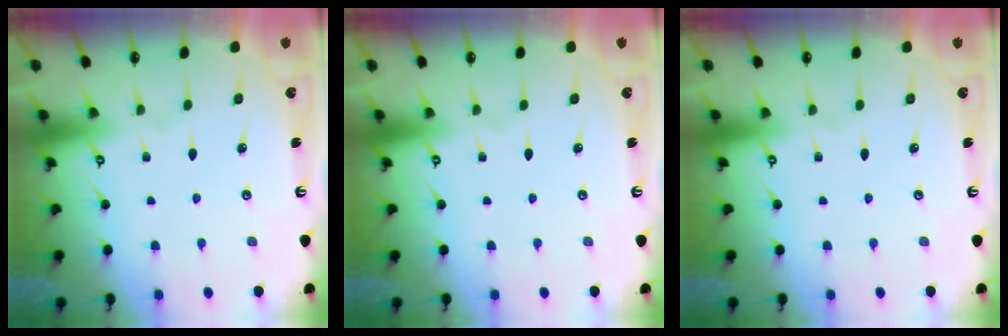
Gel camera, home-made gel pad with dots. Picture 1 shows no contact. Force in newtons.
{"total": 0.0}
{"total": 0.0}